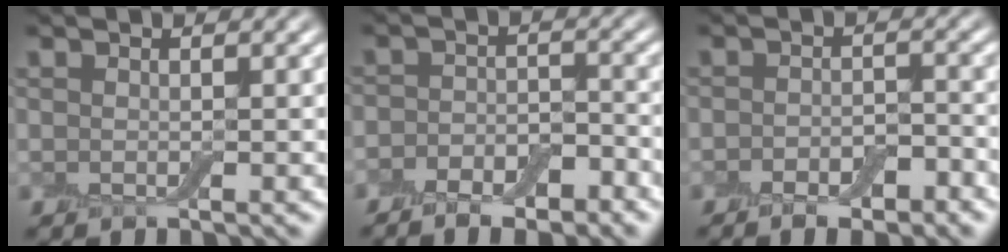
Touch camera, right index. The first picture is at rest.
{"total": 5.7, "force": [-3.9, 3.0, 2.8], "torque": [-0.004, 0.001, -0.063]}
{"total": 3.8, "force": [-2.3, 1.8, 2.5], "torque": [-0.023, 0.005, -0.034]}